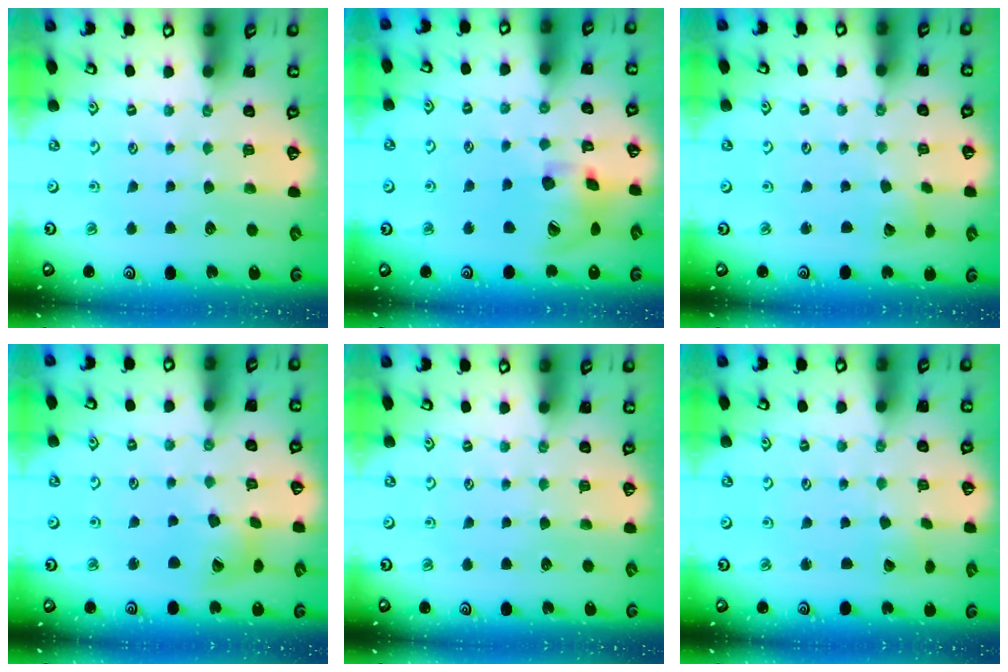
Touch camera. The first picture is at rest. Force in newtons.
{"total": 14.2, "press": 14.1, "slide": 1.1}
{"total": 2.6, "press": 2.6, "slide": 0.4}
{"total": 11.7, "press": 11.6, "slide": 1.5}
{"total": 0.0}
{"total": 2.4, "press": 2.4, "slide": 0.2}